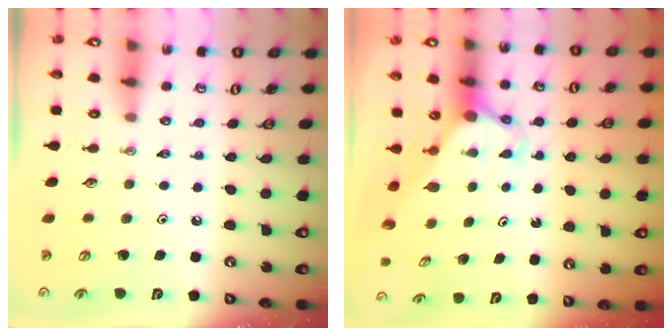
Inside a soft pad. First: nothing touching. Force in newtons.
{"total": 2.9, "press": 2.9, "slide": 0.2}